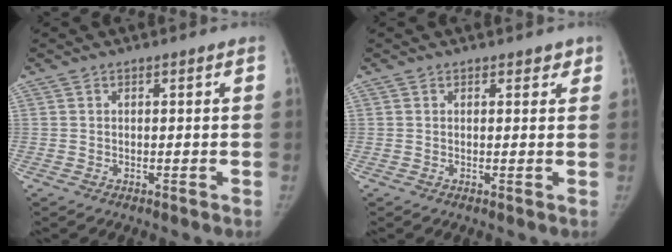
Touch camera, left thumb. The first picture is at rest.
{"total": 1.5, "force": [1.1, 0.9, 0.5], "torque": [0.011, -0.005, 0.008]}